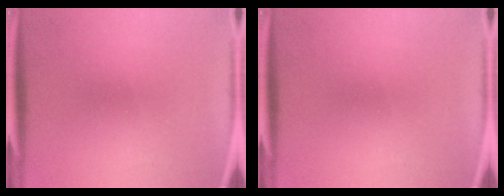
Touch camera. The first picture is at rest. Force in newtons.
{"total": 0.0}